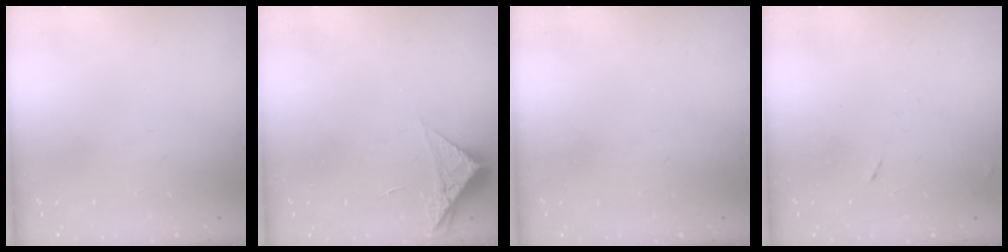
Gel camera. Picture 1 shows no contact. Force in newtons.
{"total": 5.2, "press": 5.2, "slide": 0.3}
{"total": 0.0}
{"total": 4.7, "press": 4.7, "slide": 0.6}